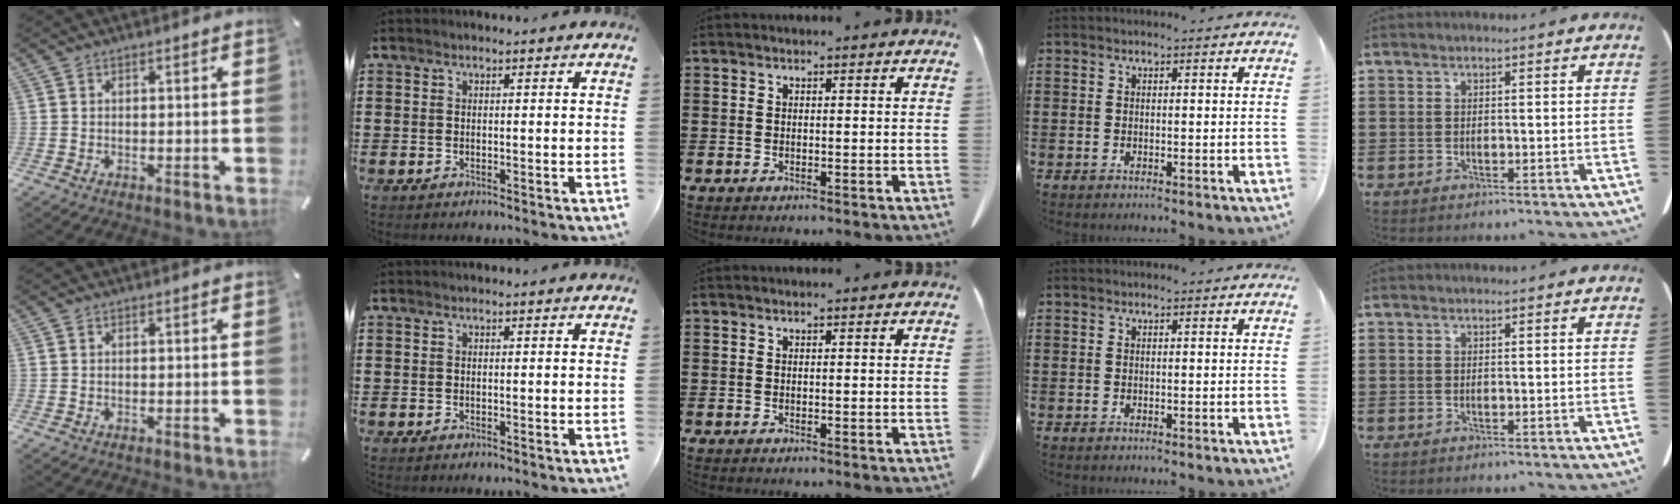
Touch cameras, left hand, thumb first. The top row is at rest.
{}